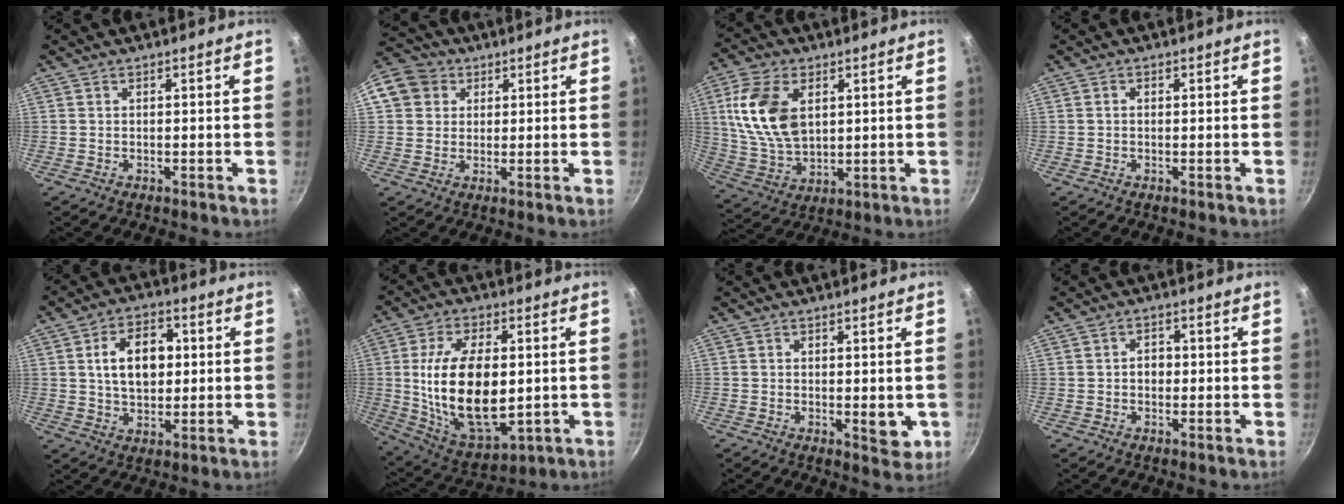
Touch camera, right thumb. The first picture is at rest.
{"total": 10.5, "force": [3.3, 9.1, 4.1], "torque": [-0.067, 0.021, 0.050]}
{"total": 14.7, "force": [3.8, 9.1, 10.9], "torque": [-0.196, -0.013, 0.083]}
{"total": 0.7, "force": [0.1, 0.6, 0.4], "torque": [-0.007, 0.005, 0.001]}
{"total": 11.3, "force": [1.7, 7.5, 8.2], "torque": [-0.107, 0.007, 0.025]}
{"total": 20.9, "force": [-0.1, 11.6, 17.4], "torque": [-0.300, -0.005, 0.015]}
{"total": 4.6, "force": [-0.5, 2.3, 3.9], "torque": [-0.048, -0.011, -0.006]}
{"total": 2.8, "force": [-0.2, 2.2, 1.6], "torque": [-0.009, 0.007, -0.004]}